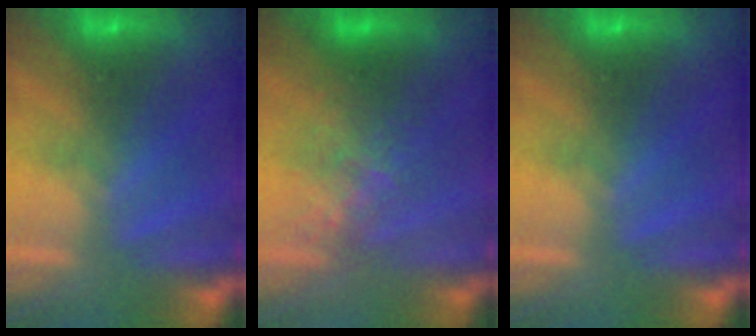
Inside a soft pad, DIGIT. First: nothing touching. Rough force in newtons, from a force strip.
{"total": 2.5}
{"total": 0.0}